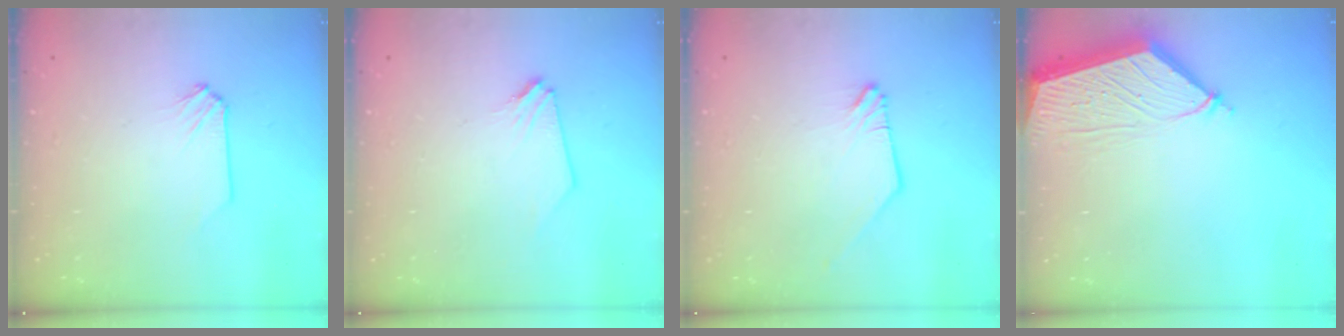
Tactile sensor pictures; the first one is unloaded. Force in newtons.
{"total": 0.0}
{"total": 0.0}
{"total": 4.8, "press": 4.7, "slide": 0.6}